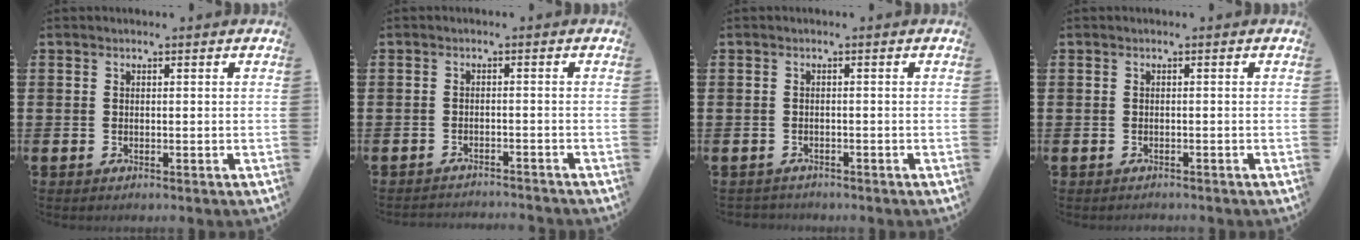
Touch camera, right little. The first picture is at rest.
{"total": 1.7, "force": [-1.7, -0.1, -0.2], "torque": [-0.001, 0.004, -0.036]}
{"total": 0.8, "force": [-0.8, 0.1, -0.1], "torque": [0.000, 0.001, -0.016]}
{"total": 0.5, "force": [-0.5, 0.0, 0.0], "torque": [0.000, -0.002, -0.011]}